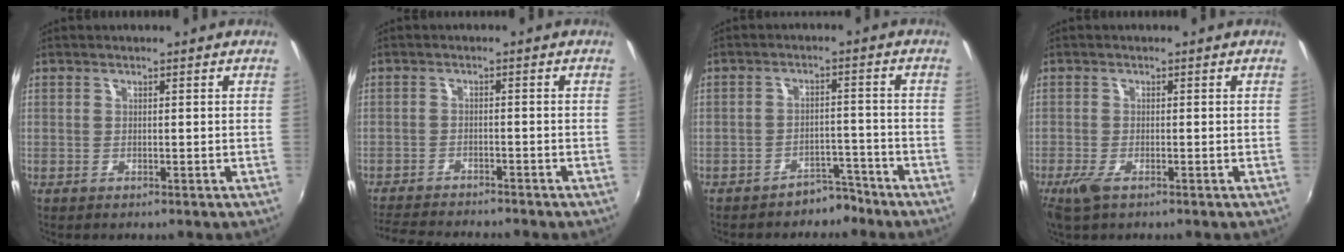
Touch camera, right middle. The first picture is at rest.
{"total": 9.4, "force": [-8.7, 1.4, 3.2], "torque": [-0.087, -0.017, -0.143]}
{"total": 4.9, "force": [-4.2, 2.3, 0.9], "torque": [-0.017, 0.019, -0.056]}
{"total": 3.2, "force": [-2.0, 0.9, 2.4], "torque": [-0.056, -0.010, -0.039]}